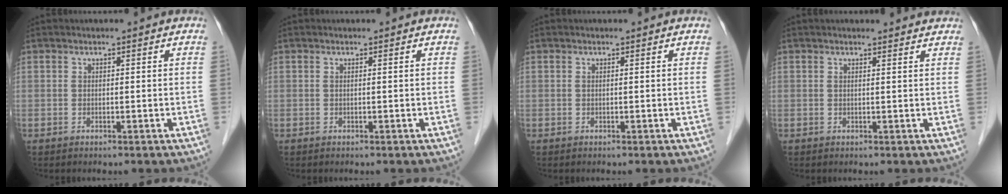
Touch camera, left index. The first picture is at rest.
{"total": 0.0}
{"total": 0.0}
{"total": 3.7, "force": [3.5, 0.4, 0.9], "torque": [-0.017, 0.007, 0.032]}